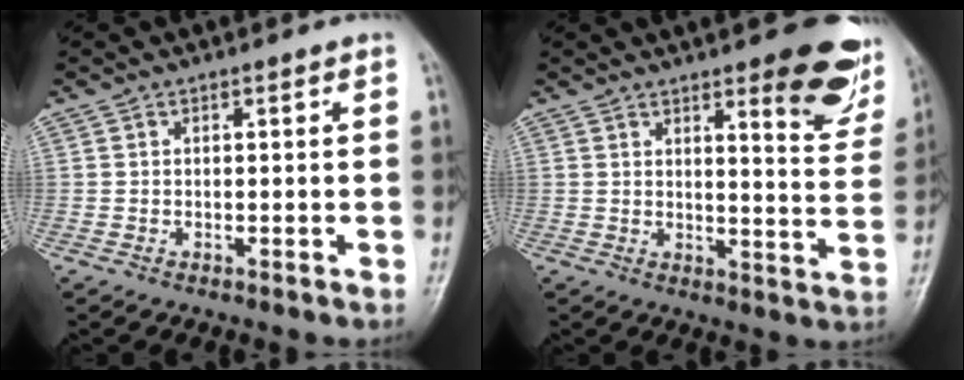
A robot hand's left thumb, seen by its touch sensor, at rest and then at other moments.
{"total": 13.9, "force": [8.2, 4.0, 10.5], "torque": [-0.089, -0.046, 0.098]}